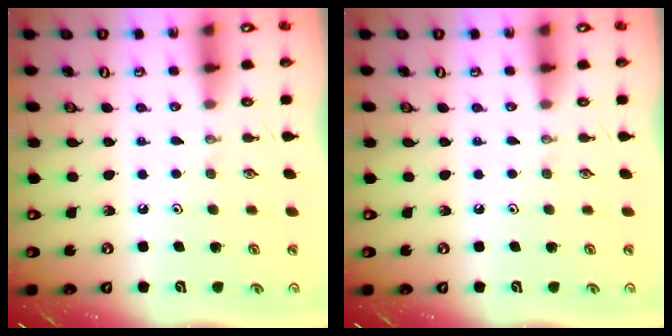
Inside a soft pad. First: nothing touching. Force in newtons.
{"total": 0.0}